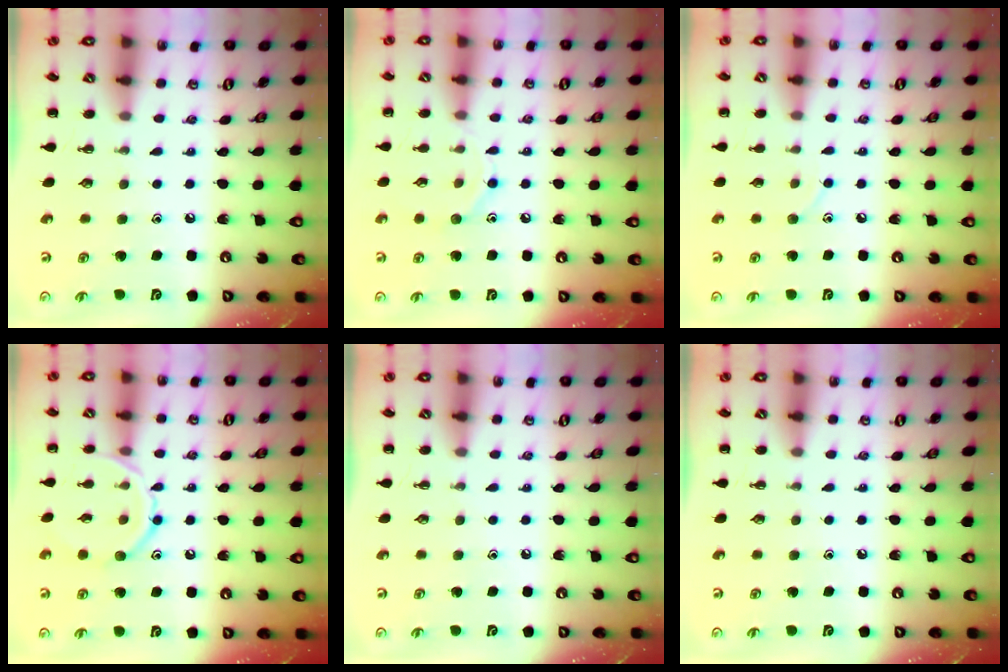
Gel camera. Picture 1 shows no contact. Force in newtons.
{"total": 7.0, "press": 6.9, "slide": 1.2}
{"total": 4.8, "press": 4.6, "slide": 1.5}
{"total": 11.0, "press": 11.0, "slide": 0.5}
{"total": 0.0}
{"total": 0.0}